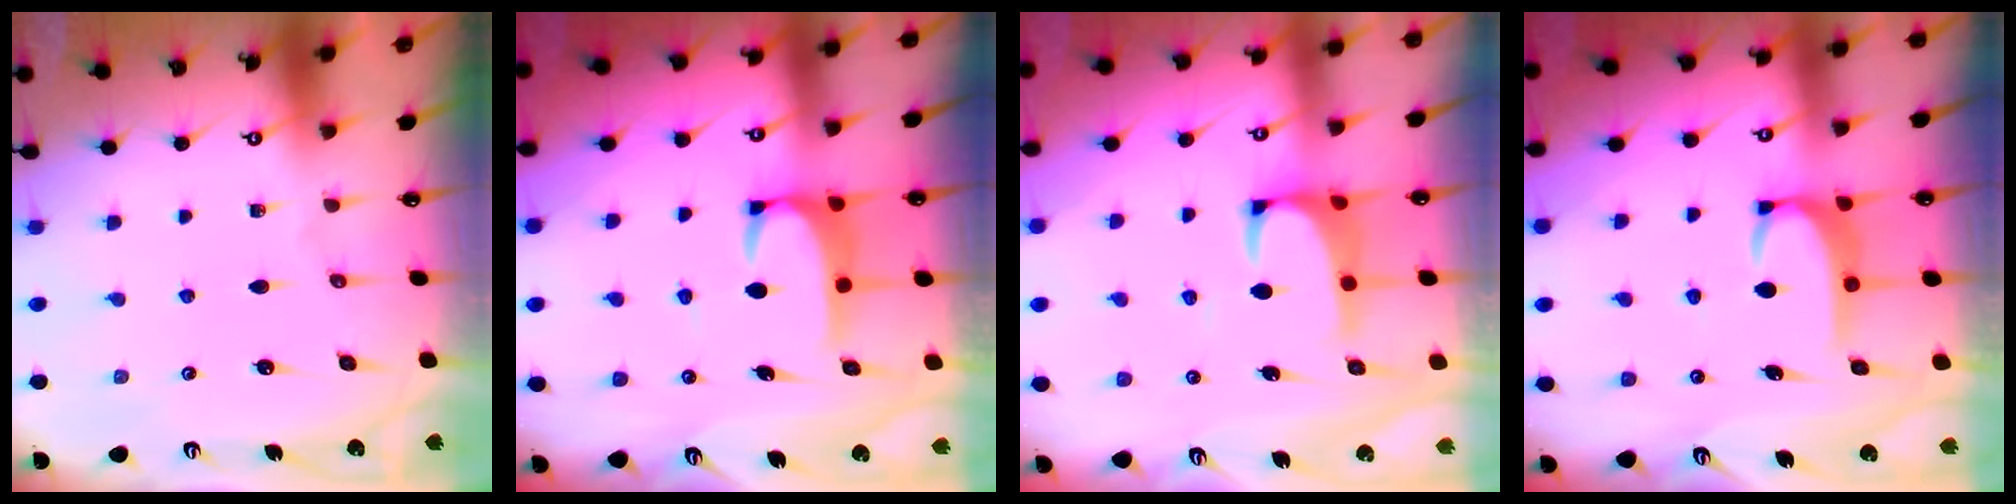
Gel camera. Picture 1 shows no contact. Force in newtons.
{"total": 2.9, "press": 2.8, "slide": 0.7}
{"total": 1.6, "press": 1.3, "slide": 0.9}
{"total": 2.7, "press": 2.7, "slide": 0.5}